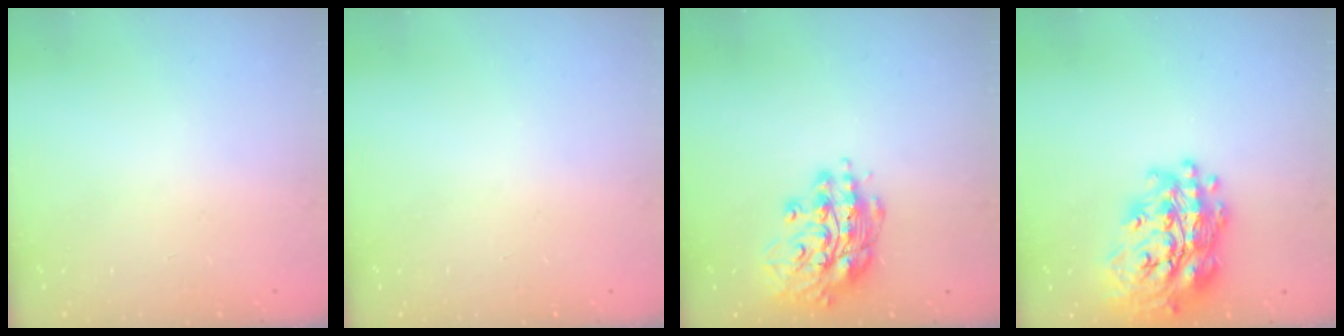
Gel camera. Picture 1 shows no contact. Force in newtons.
{"total": 0.0}
{"total": 15.2, "press": 15.2, "slide": 0.8}
{"total": 25.9, "press": 25.8, "slide": 2.3}